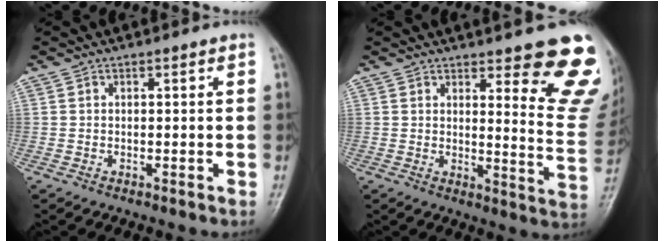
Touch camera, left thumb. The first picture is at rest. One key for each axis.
{"total": 14.1, "fx": 9.0, "fy": 3.8, "fz": 10.2, "tx": -0.074, "ty": -0.067, "tz": 0.099}